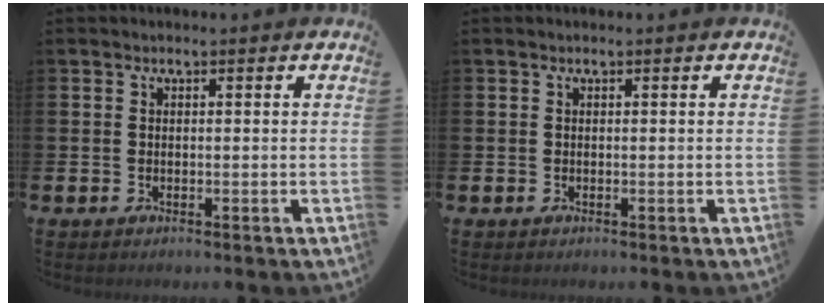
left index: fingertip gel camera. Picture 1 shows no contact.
{"total": 0.0}